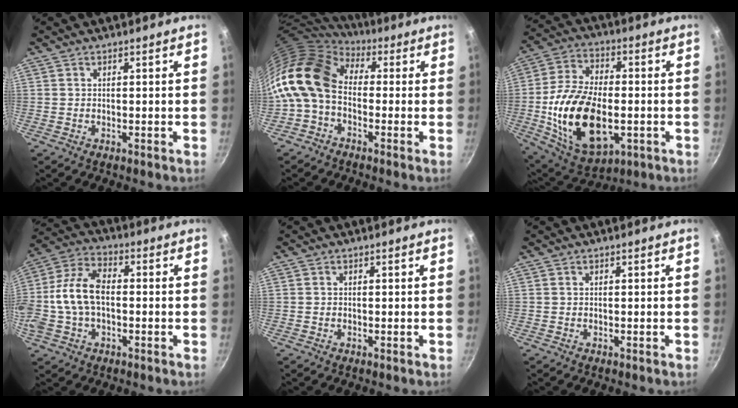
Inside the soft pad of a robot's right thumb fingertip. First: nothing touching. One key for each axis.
{"total": 13.6, "fx": -0.2, "fy": 9.6, "fz": 9.6, "tx": -0.175, "ty": 0.026, "tz": -0.025}
{"total": 21.5, "fx": -3.7, "fy": 12.2, "fz": 17.2, "tx": -0.312, "ty": 0.013, "tz": -0.053}
{"total": 13.6, "fx": -0.9, "fy": 8.3, "fz": 10.7, "tx": -0.204, "ty": 0.036, "tz": -0.032}
{"total": 0.0}
{"total": 0.0}